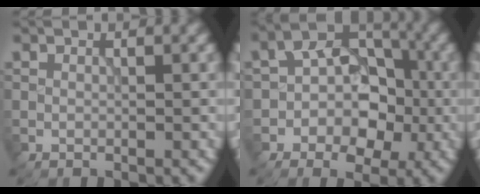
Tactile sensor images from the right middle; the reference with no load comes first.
{"total": 6.9, "force": [-1.6, 4.9, 4.6], "torque": [-0.053, 0.007, -0.037]}